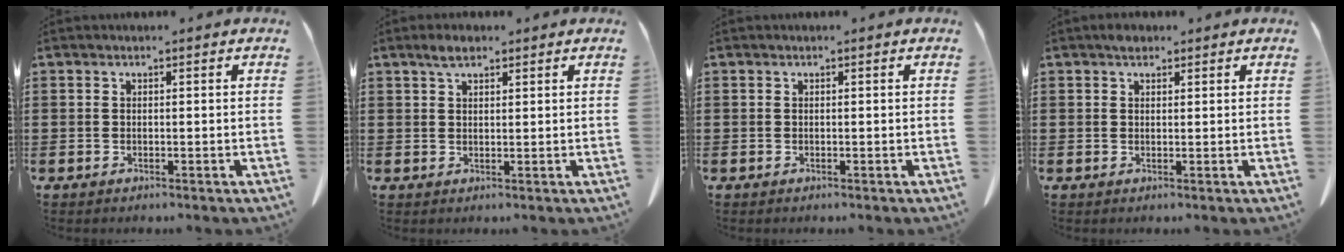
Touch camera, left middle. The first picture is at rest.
{"total": 2.6, "force": [1.8, 0.8, 1.7], "torque": [-0.036, 0.003, 0.034]}
{"total": 0.0}
{"total": 1.6, "force": [1.1, 0.8, 0.7], "torque": [-0.009, -0.001, 0.020]}